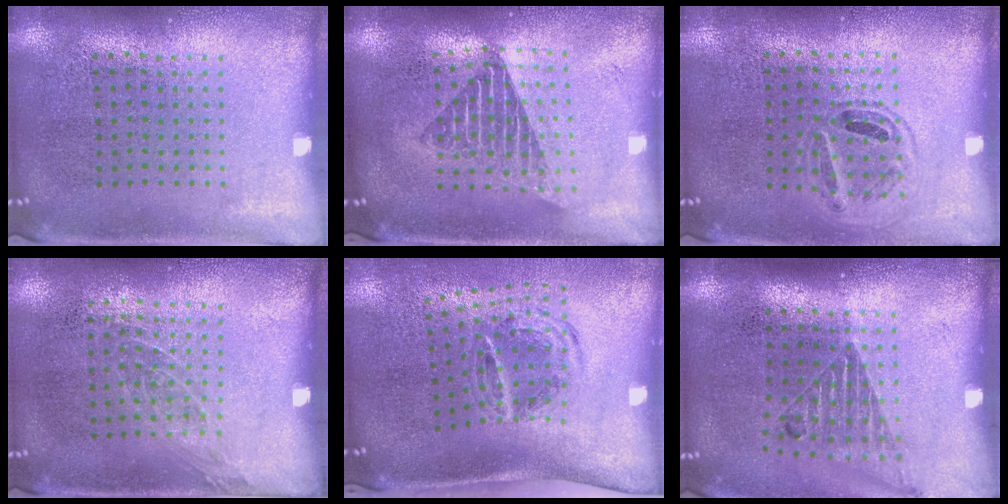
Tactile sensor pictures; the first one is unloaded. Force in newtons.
{"total": 1.7, "press": 1.4, "slide": 1.0}
{"total": 0.9, "press": 0.8, "slide": 0.3}
{"total": 1.0, "press": 0.8, "slide": 0.7}
{"total": 1.2, "press": 1.0, "slide": 0.6}
{"total": 1.2, "press": 1.1, "slide": 0.4}